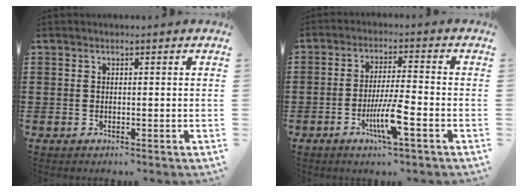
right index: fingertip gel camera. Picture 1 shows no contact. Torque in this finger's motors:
{"motor_torque": [1.27, -0.87, 0.71, 0.09]}